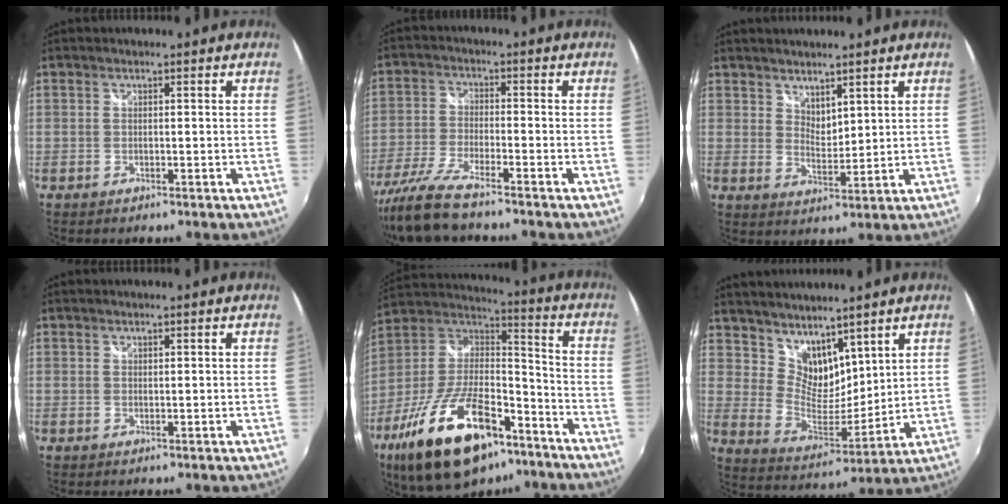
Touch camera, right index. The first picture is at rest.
{"total": 9.4, "force": [-7.9, 1.0, 5.0], "torque": [-0.113, -0.019, -0.155]}
{"total": 4.0, "force": [3.3, 1.7, 1.6], "torque": [-0.019, -0.005, 0.060]}
{"total": 0.5, "force": [0.5, 0.2, 0.2], "torque": [-0.002, 0.000, 0.008]}
{"total": 26.5, "force": [-15.9, 11.6, 17.8], "torque": [-0.343, -0.012, -0.258]}
{"total": 10.8, "force": [8.1, 5.5, 4.4], "torque": [-0.078, -0.003, 0.162]}